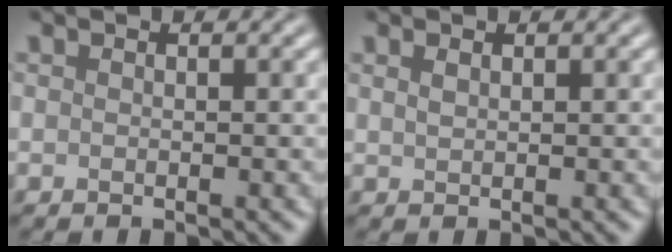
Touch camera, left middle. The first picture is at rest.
{"total": 1.0, "force": [0.6, 0.5, 0.7], "torque": [-0.018, 0.005, 0.014]}